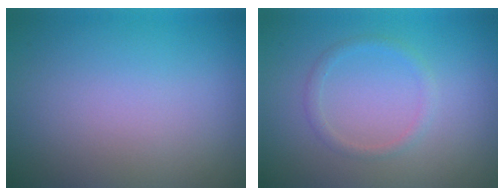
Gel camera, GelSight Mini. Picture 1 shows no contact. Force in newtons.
{"total": 1.2, "press": 1.2, "slide": 0.1}